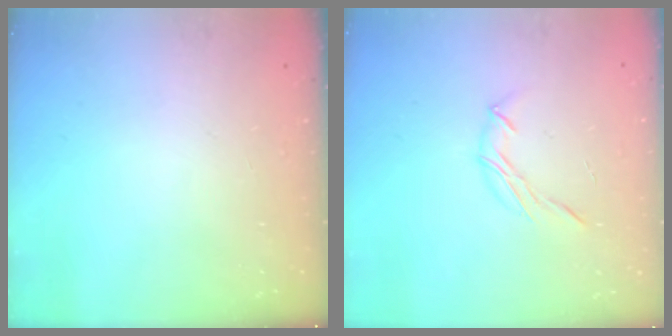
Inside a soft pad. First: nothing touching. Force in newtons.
{"total": 5.8, "press": 5.7, "slide": 1.4}